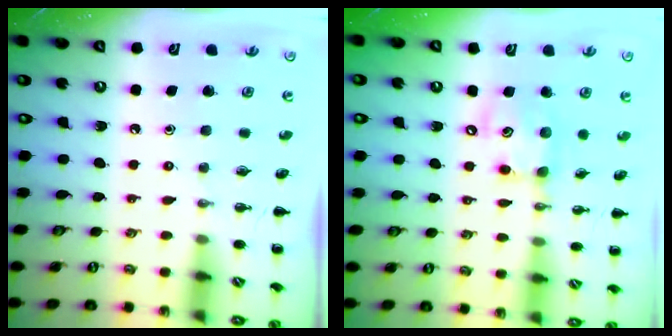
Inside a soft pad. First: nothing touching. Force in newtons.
{"total": 10.9, "press": 10.7, "slide": 2.0}